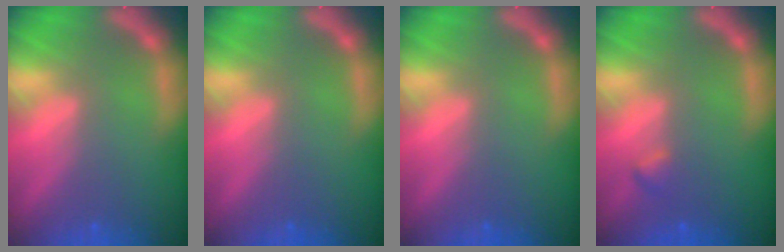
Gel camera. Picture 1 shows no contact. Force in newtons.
{"total": 0.0}
{"total": 0.0}
{"total": 0.9}